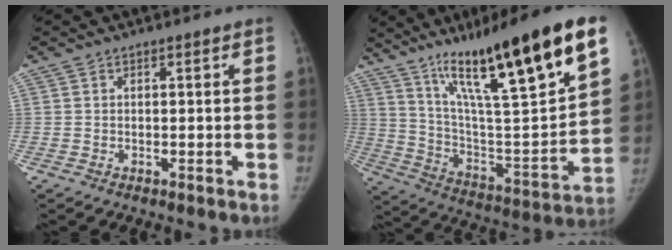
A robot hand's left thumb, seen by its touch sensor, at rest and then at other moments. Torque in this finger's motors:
{"motor_torque": [0.70, 0.35, 2.14, -0.63, 0.18]}